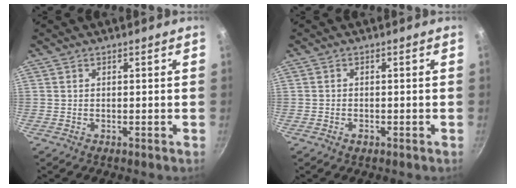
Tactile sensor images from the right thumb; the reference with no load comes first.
{"total": 1.3, "force": [-0.7, 0.8, 0.7], "torque": [-0.012, 0.003, -0.013]}